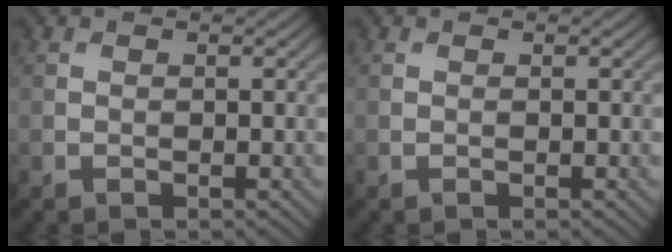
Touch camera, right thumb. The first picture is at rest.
{"total": 0.0}